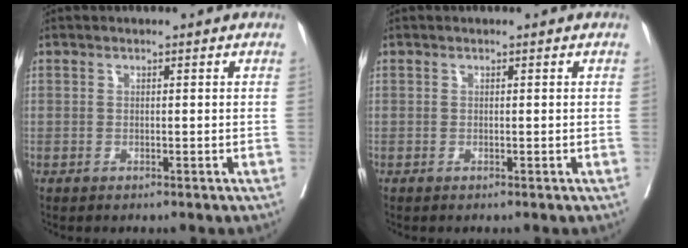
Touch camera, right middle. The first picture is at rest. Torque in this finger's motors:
{"motor_torque": [0.00, 0.00, 0.00, 0.00]}